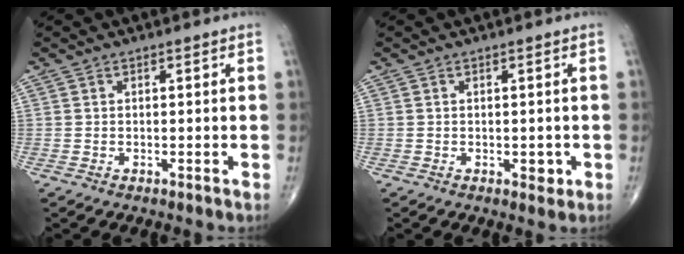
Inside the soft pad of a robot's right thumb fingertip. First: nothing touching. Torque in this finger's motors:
{"motor_torque": [2.57, 2.44, 0.38, -0.63, 0.22]}